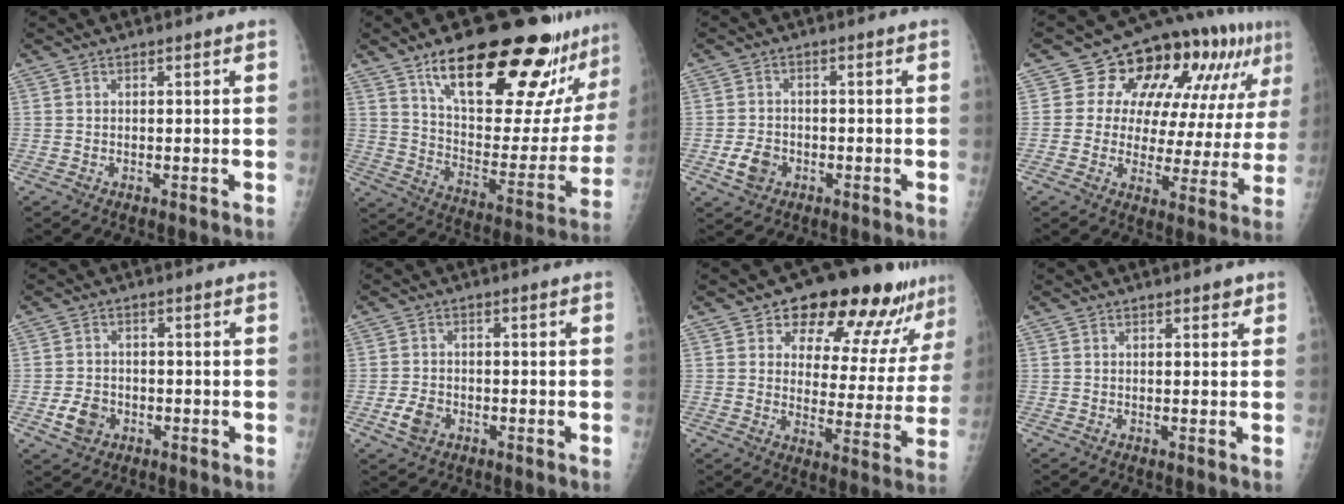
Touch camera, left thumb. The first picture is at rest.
{"total": 30.2, "force": [20.0, 9.7, 20.4], "torque": [-0.257, -0.075, 0.301]}
{"total": 4.6, "force": [-1.8, 3.5, 2.3], "torque": [-0.037, 0.009, -0.029]}
{"total": 18.9, "force": [8.7, 10.1, 13.3], "torque": [-0.137, -0.006, 0.113]}
{"total": 4.8, "force": [-1.8, 3.8, 2.4], "torque": [-0.035, 0.009, -0.029]}
{"total": 3.9, "force": [-1.6, 2.8, 2.2], "torque": [-0.039, 0.007, -0.028]}
{"total": 18.2, "force": [13.2, 8.0, 9.7], "torque": [-0.080, -0.062, 0.167]}
{"total": 1.1, "force": [0.8, 0.6, 0.5], "torque": [0.002, -0.004, 0.006]}